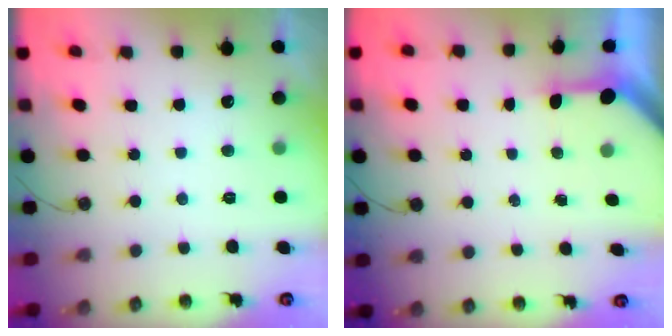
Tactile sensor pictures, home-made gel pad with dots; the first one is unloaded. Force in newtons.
{"total": 3.2, "press": 3.2, "slide": 0.2}